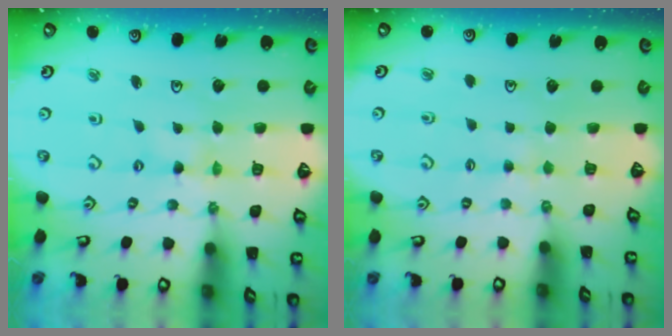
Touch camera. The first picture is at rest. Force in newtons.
{"total": 3.0, "press": 3.0, "slide": 0.4}